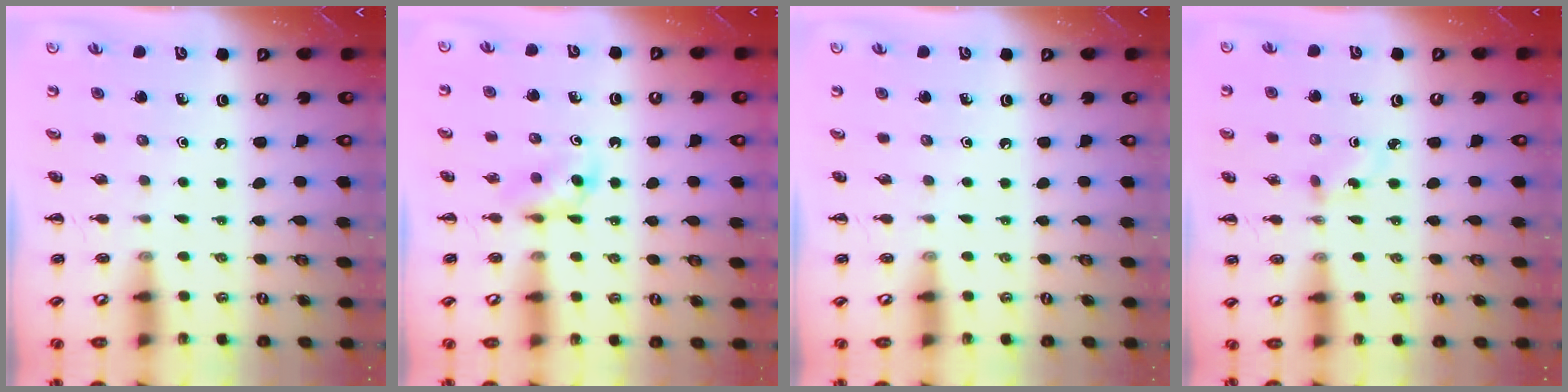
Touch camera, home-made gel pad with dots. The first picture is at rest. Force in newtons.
{"total": 4.9, "press": 4.7, "slide": 1.5}
{"total": 0.0}
{"total": 2.5, "press": 2.3, "slide": 1.1}